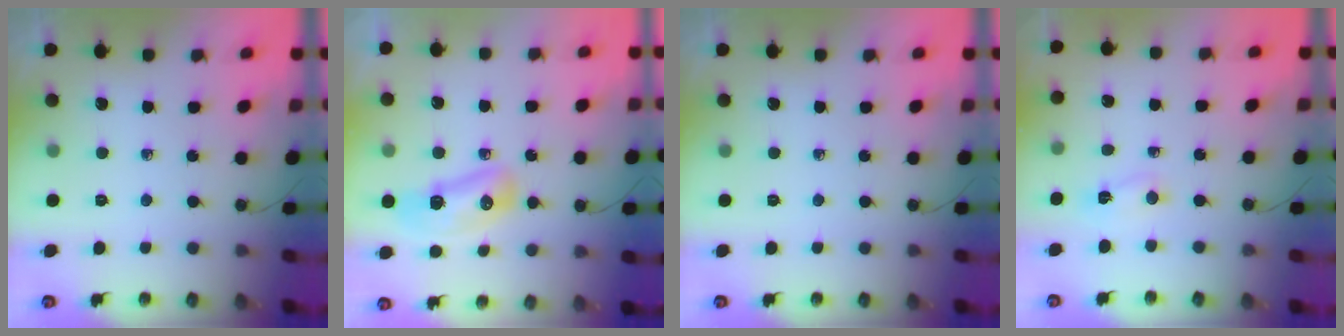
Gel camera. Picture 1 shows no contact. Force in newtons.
{"total": 9.3, "press": 9.2, "slide": 1.4}
{"total": 0.0}
{"total": 2.1, "press": 2.0, "slide": 0.5}